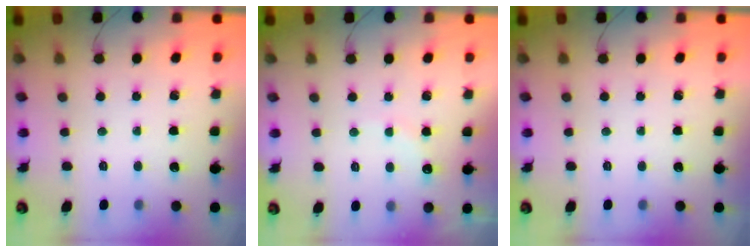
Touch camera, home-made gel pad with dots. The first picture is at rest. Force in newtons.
{"total": 7.4, "press": 7.3, "slide": 1.1}
{"total": 0.0}